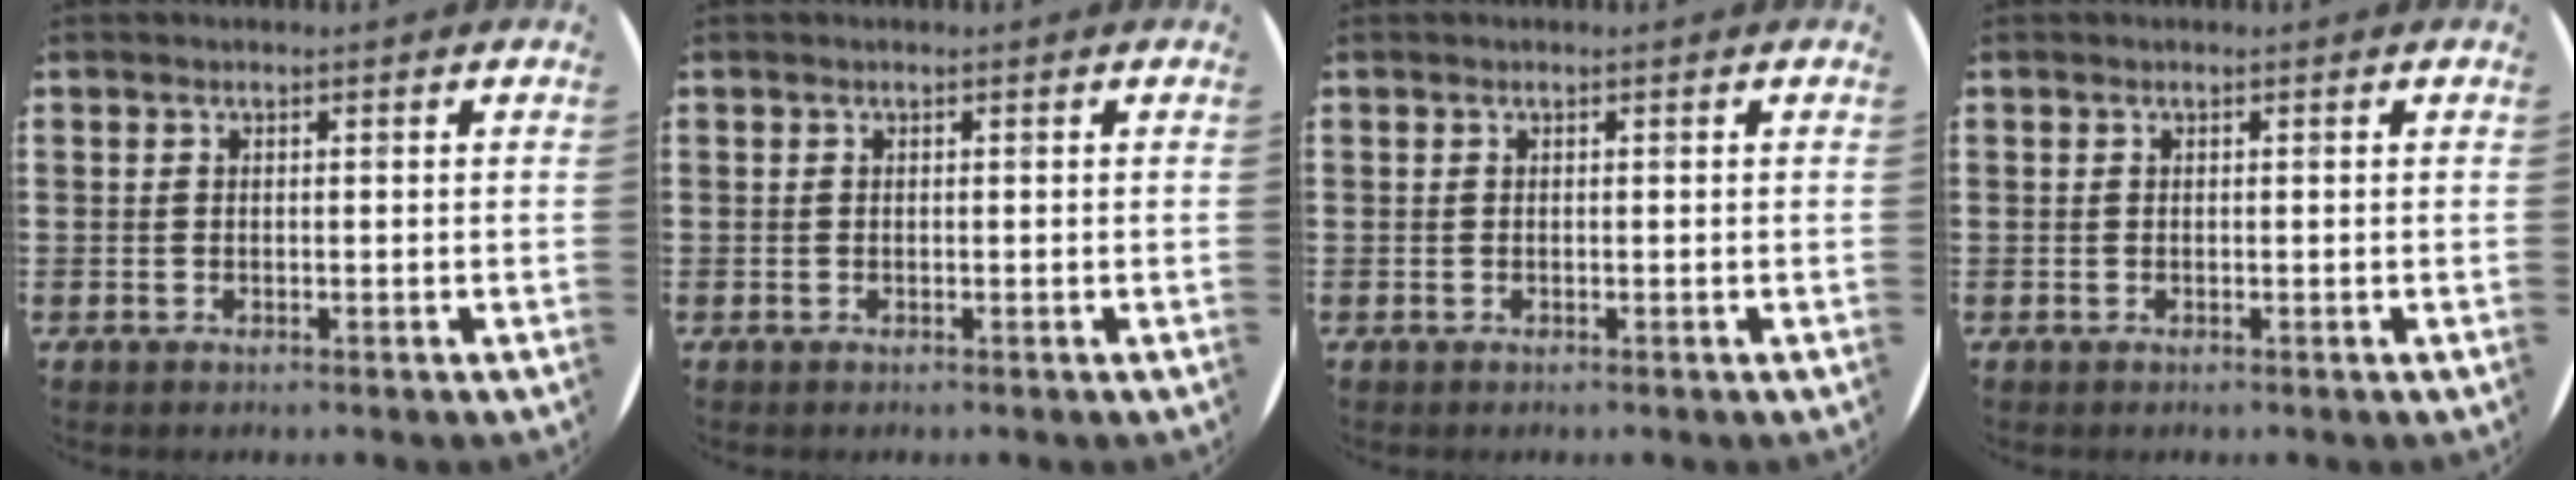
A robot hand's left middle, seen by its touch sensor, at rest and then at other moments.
{"total": 0.0}
{"total": 0.0}
{"total": 0.0}